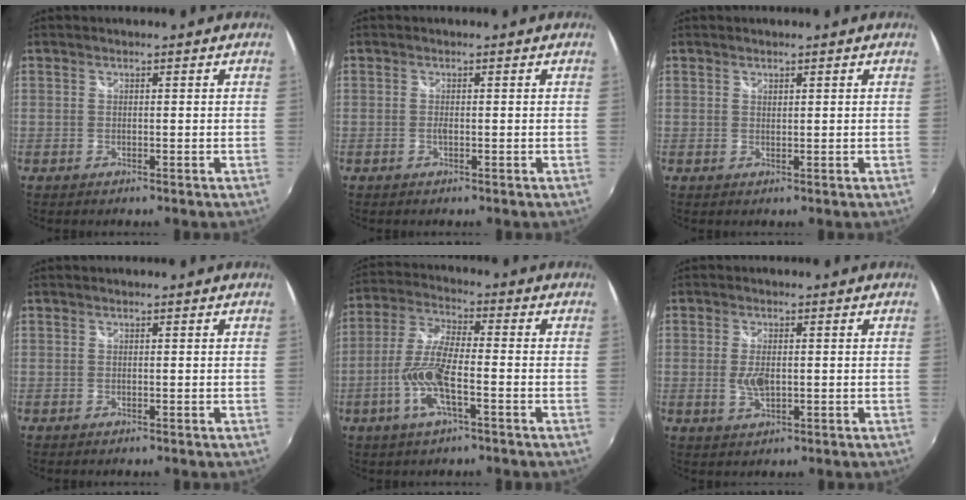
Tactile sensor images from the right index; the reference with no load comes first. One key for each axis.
{"total": 0.8, "fx": -0.2, "fy": 0.2, "fz": 0.7, "tx": -0.014, "ty": -0.001, "tz": -0.006}
{"total": 0.6, "fx": 0.5, "fy": 0.1, "fz": 0.1, "tx": -0.001, "ty": 0.000, "tz": 0.010}
{"total": 0.0}
{"total": 10.6, "fx": -3.8, "fy": 2.5, "fz": 9.6, "tx": -0.206, "ty": -0.004, "tz": -0.075}
{"total": 3.9, "fx": -0.3, "fy": 1.9, "fz": 3.4, "tx": -0.067, "ty": -0.006, "tz": -0.005}